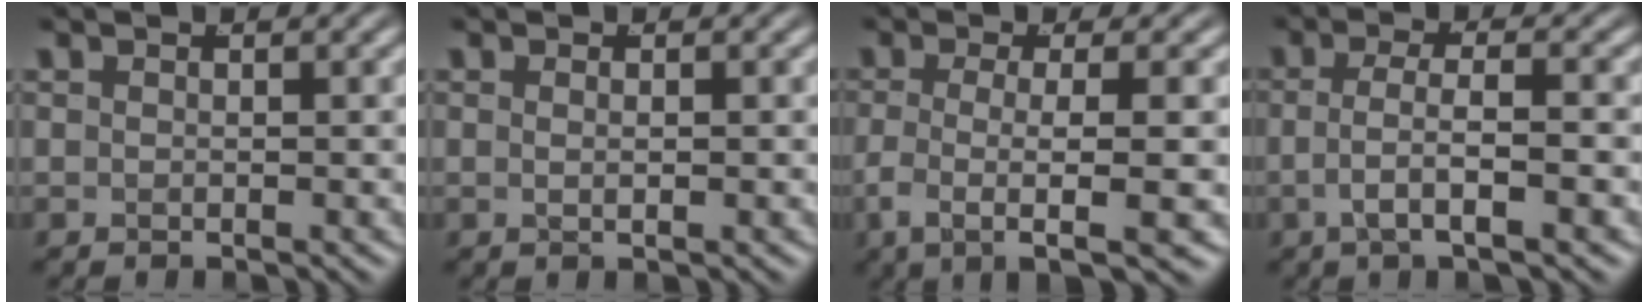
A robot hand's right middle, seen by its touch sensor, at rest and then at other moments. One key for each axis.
{"total": 0.7, "fx": -0.1, "fy": -0.3, "fz": 0.6, "tx": -0.011, "ty": -0.005, "tz": 0.003}
{"total": 6.0, "fx": -2.3, "fy": 1.5, "fz": 5.3, "tx": -0.093, "ty": -0.022, "tz": -0.027}
{"total": 3.6, "fx": -1.3, "fy": 1.2, "fz": 3.2, "tx": -0.060, "ty": -0.008, "tz": -0.022}